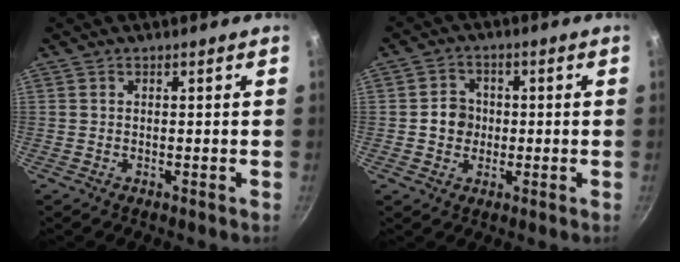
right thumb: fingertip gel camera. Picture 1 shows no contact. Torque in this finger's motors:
{"motor_torque": [0.42, 1.05, 0.35, 0.22, -0.01]}